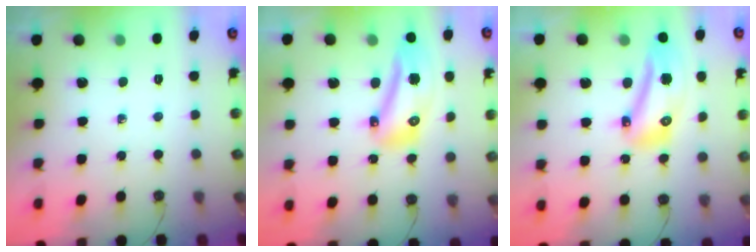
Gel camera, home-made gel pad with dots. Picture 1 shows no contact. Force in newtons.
{"total": 13.5, "press": 13.4, "slide": 2.3}
{"total": 13.5, "press": 13.4, "slide": 2.3}